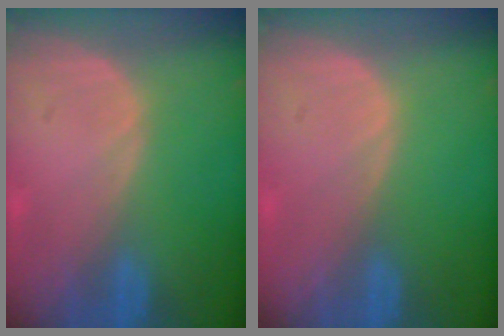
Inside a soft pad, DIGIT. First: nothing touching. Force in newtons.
{"total": 0.0}